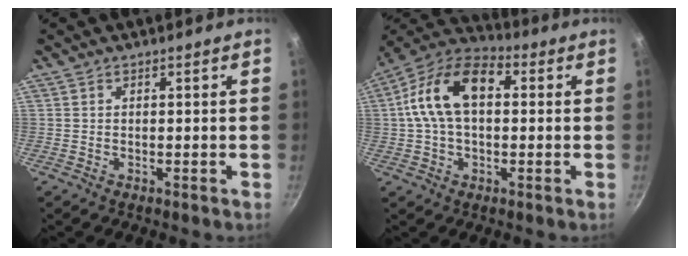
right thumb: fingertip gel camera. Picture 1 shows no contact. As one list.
[{"total": 15.1, "force": [1.9, 9.3, 11.8], "torque": [-0.195, 0.035, 0.012]}]